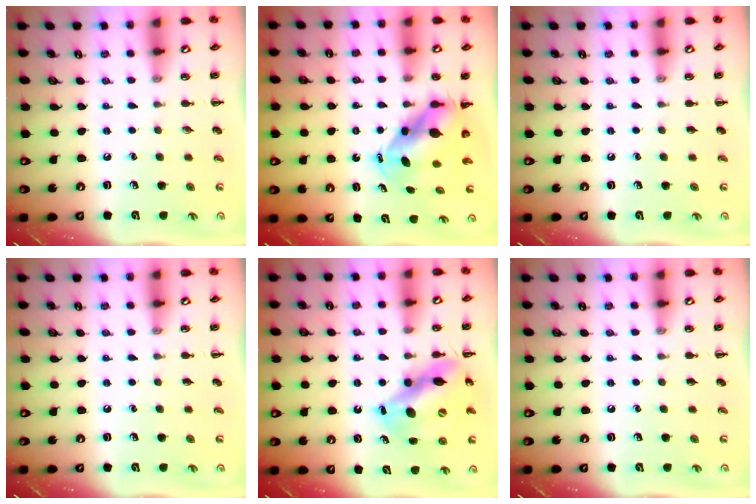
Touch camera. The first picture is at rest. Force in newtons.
{"total": 6.5, "press": 6.4, "slide": 1.5}
{"total": 0.0}
{"total": 0.0}
{"total": 13.0, "press": 12.4, "slide": 4.0}
{"total": 0.0}